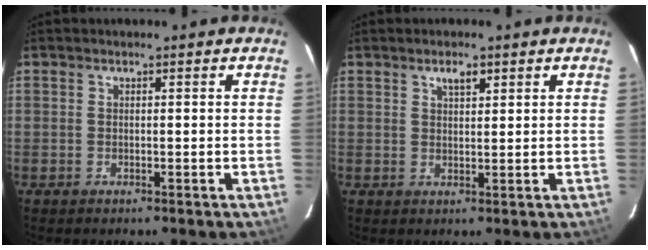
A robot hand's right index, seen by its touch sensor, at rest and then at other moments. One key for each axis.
{"total": 2.5, "fx": 1.5, "fy": 1.0, "fz": 1.7, "tx": -0.026, "ty": 0.006, "tz": 0.027}